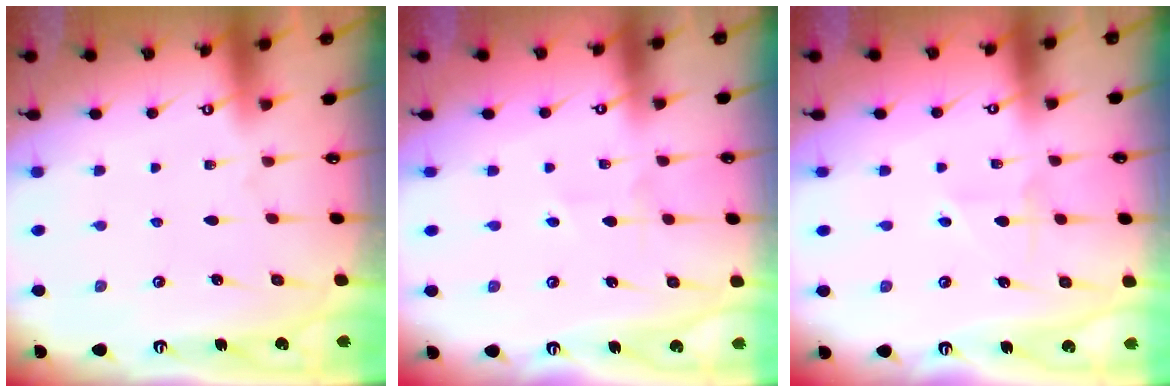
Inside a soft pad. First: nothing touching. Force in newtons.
{"total": 2.0, "press": 1.8, "slide": 0.9}
{"total": 3.8, "press": 3.6, "slide": 1.2}